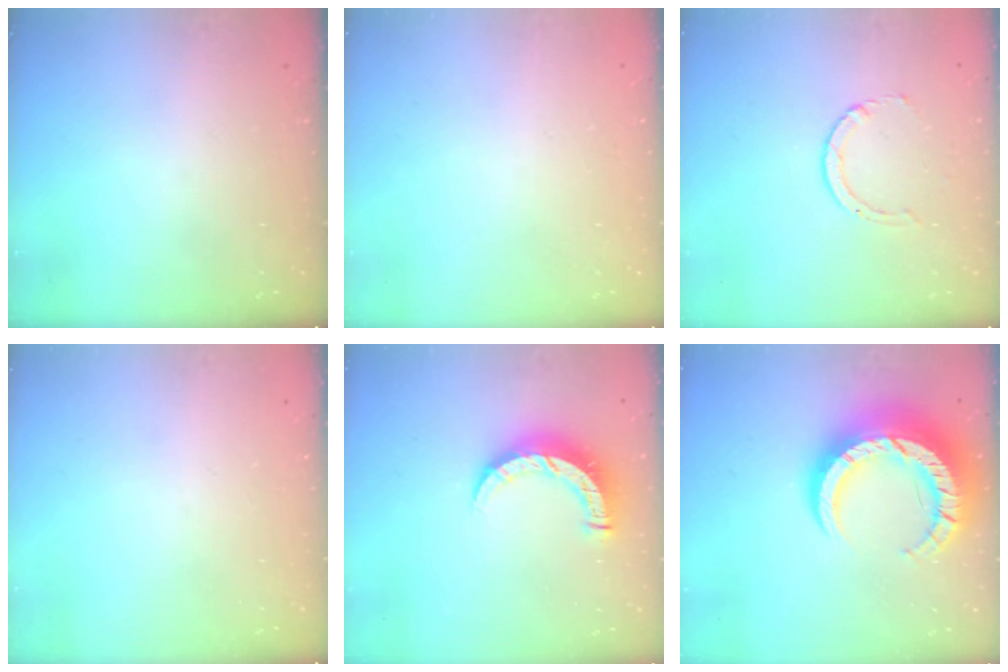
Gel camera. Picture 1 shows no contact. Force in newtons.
{"total": 2.6, "press": 2.6, "slide": 0.2}
{"total": 2.9, "press": 2.9, "slide": 0.4}
{"total": 0.0}
{"total": 8.9, "press": 8.9, "slide": 0.8}
{"total": 17.5, "press": 17.4, "slide": 1.5}